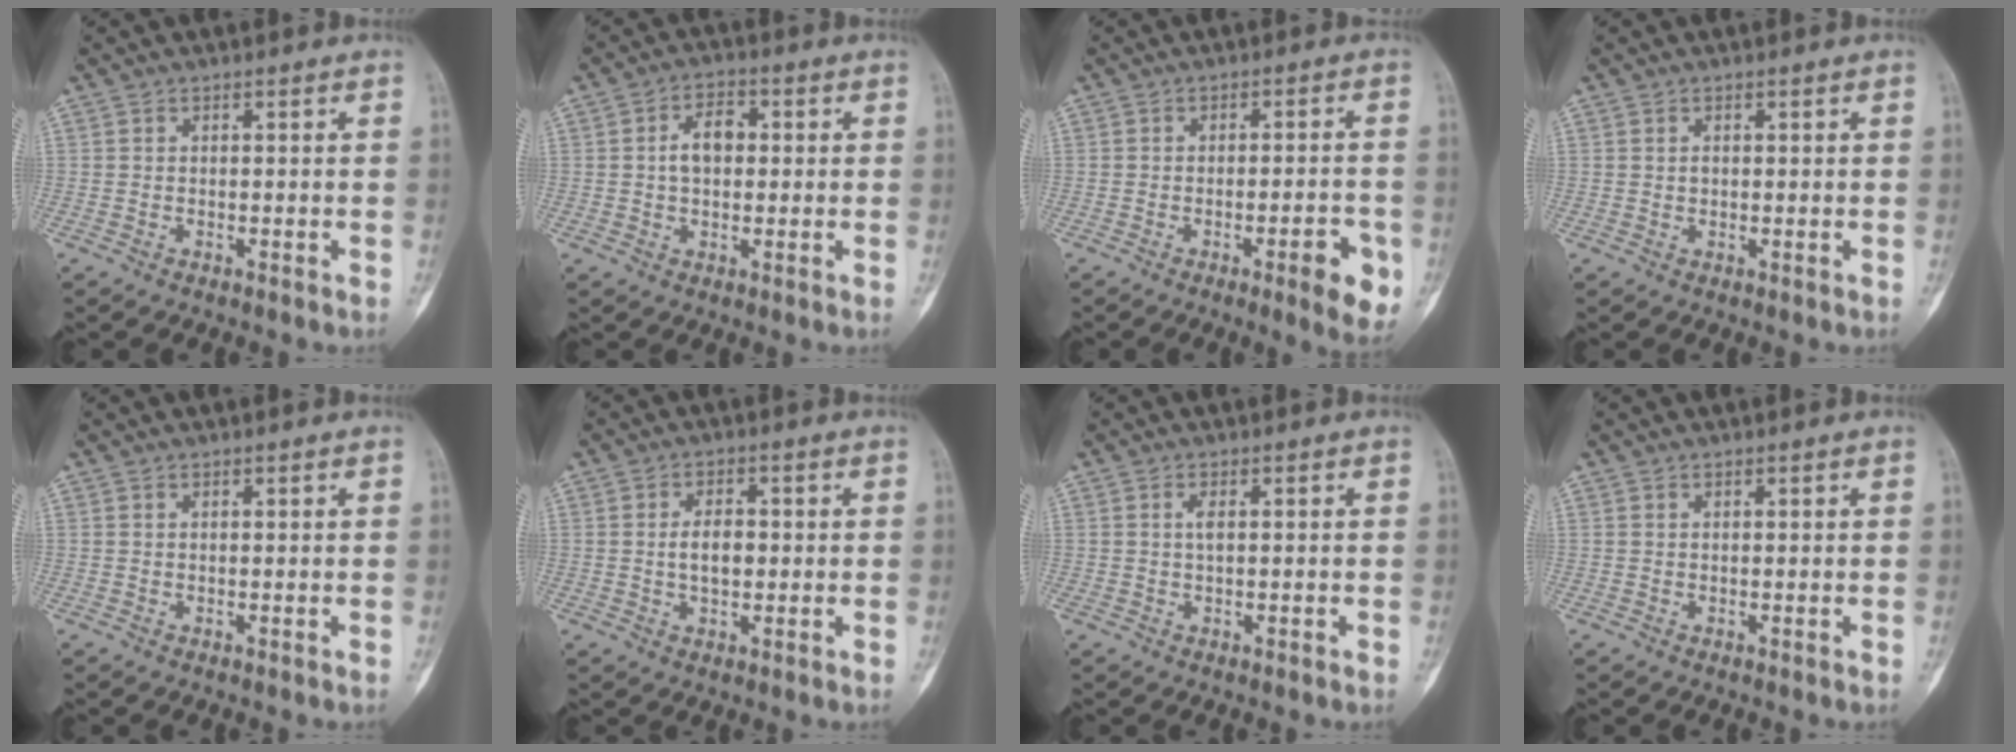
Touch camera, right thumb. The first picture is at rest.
{"total": 5.8, "force": [0.5, 3.8, 4.3], "torque": [-0.059, 0.017, 0.003]}
{"total": 8.3, "force": [-3.5, 2.0, 7.3], "torque": [-0.080, 0.010, -0.041]}
{"total": 0.8, "force": [0.2, 0.6, 0.5], "torque": [0.000, 0.006, 0.004]}
{"total": 0.0}
{"total": 4.7, "force": [0.1, 2.9, 3.7], "torque": [-0.054, 0.006, 0.000]}
{"total": 1.5, "force": [0.4, 0.6, 1.3], "torque": [-0.027, 0.003, 0.005]}
{"total": 0.0}